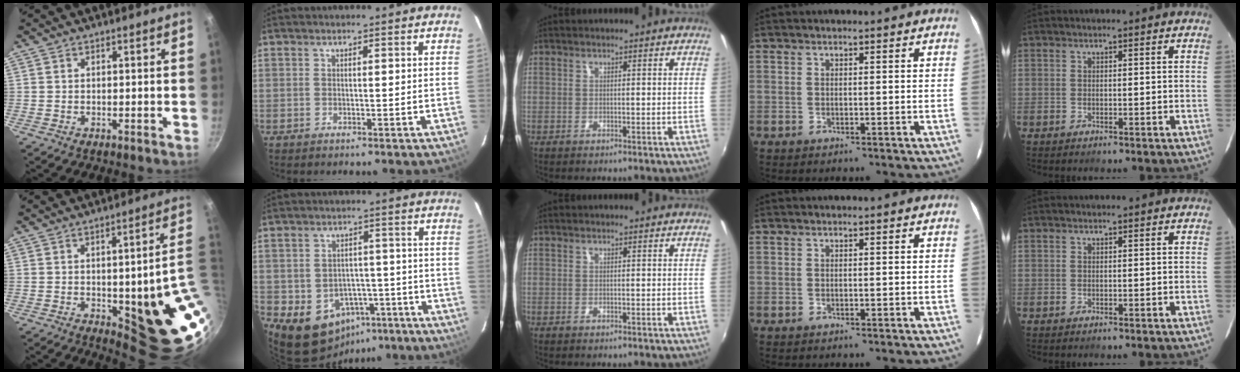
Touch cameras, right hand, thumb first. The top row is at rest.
{"thumb": {"total": 18.8, "force": [-2.6, 5.6, 17.8], "torque": [-0.150, -0.002, -0.024]}, "index": {"total": 10.3, "force": [-5.3, 8.2, 3.3], "torque": [-0.071, 0.029, -0.042]}}